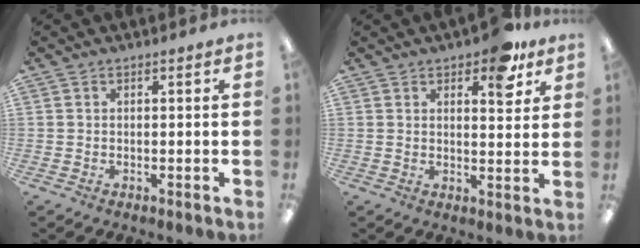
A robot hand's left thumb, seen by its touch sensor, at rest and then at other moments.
{"total": 8.8, "force": [5.7, 3.8, 5.6], "torque": [-0.058, -0.027, 0.091]}